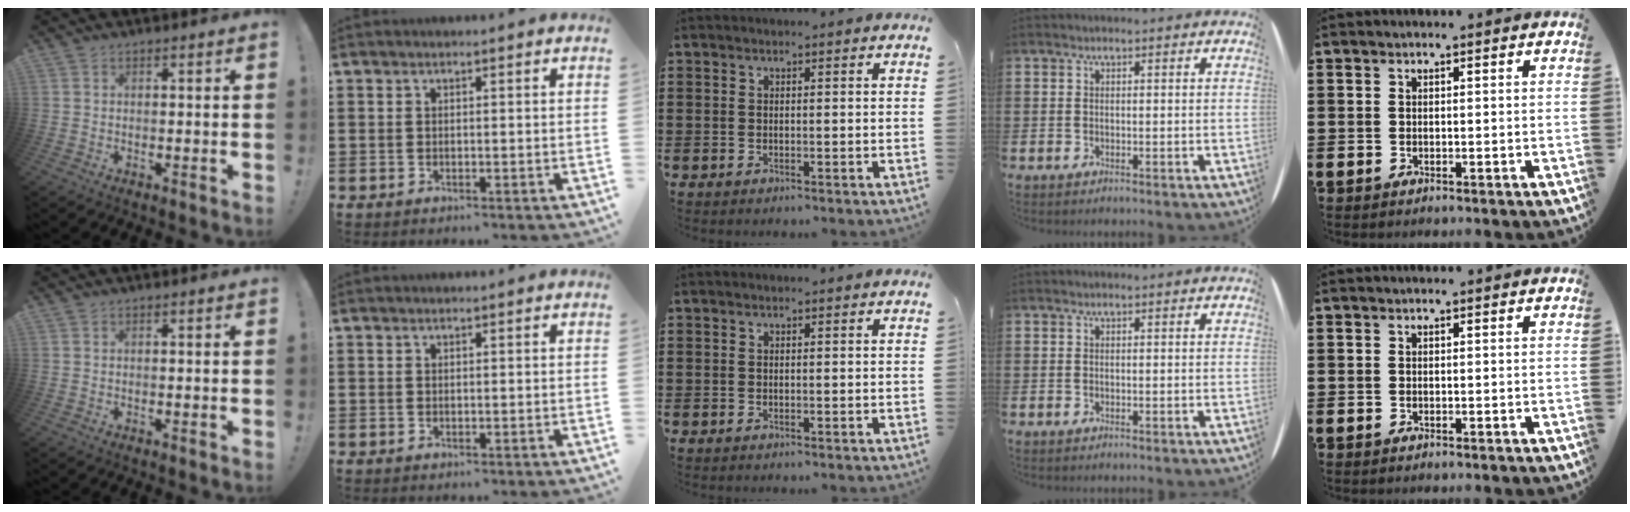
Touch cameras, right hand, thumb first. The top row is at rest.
{}